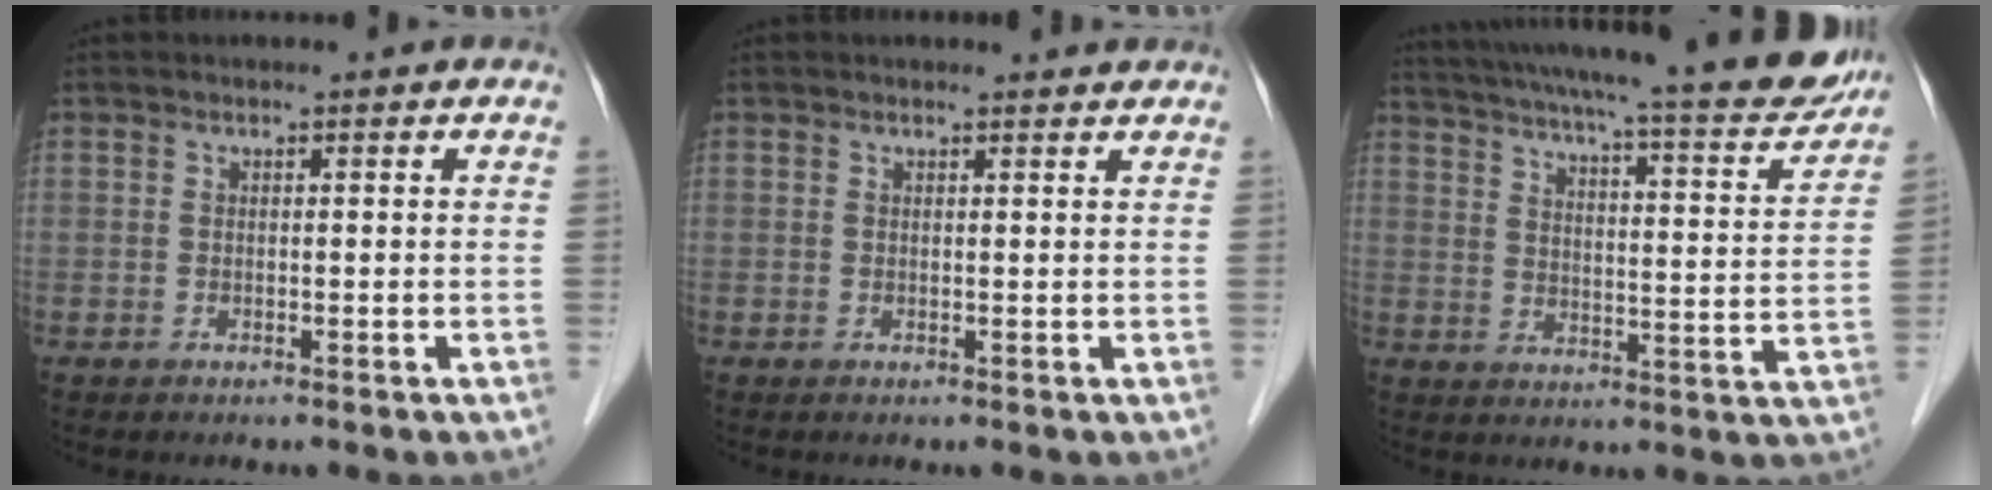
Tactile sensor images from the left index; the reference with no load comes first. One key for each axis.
{"total": 1.6, "fx": 1.6, "fy": 0.0, "fz": 0.1, "tx": -0.009, "ty": -0.004, "tz": 0.018}
{"total": 25.4, "fx": 22.2, "fy": 2.5, "fz": 12.0, "tx": -0.195, "ty": -0.030, "tz": 0.288}